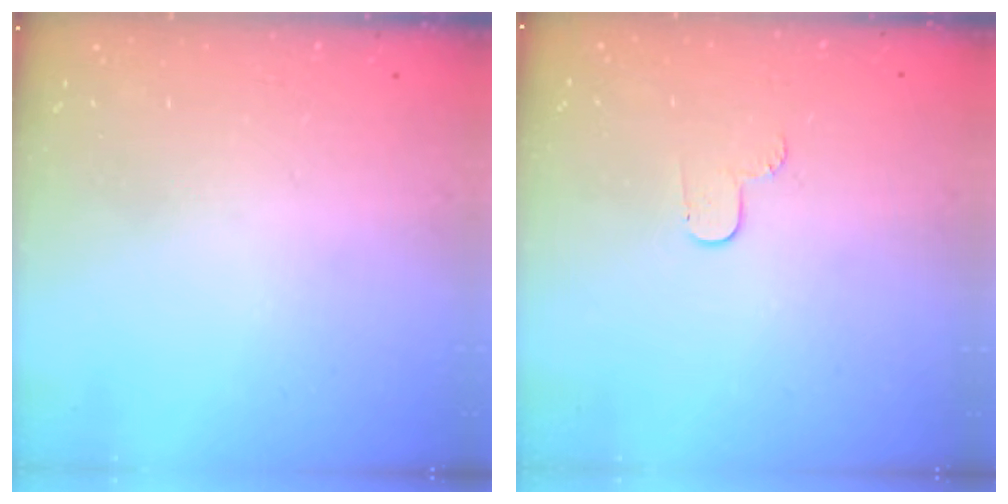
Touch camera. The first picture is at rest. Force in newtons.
{"total": 3.8, "press": 3.8, "slide": 0.4}